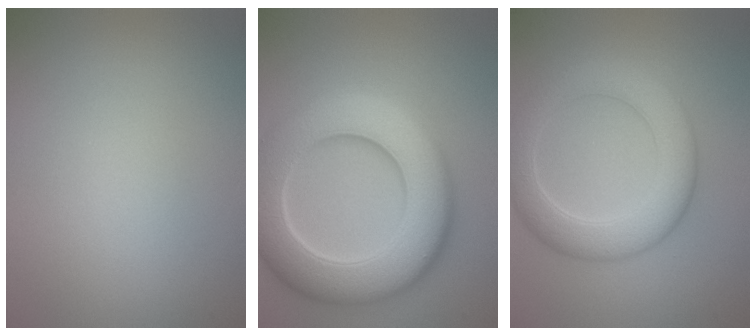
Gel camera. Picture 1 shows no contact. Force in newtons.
{"total": 10.7, "press": 10.7, "slide": 0.8}
{"total": 5.7, "press": 5.7, "slide": 0.2}